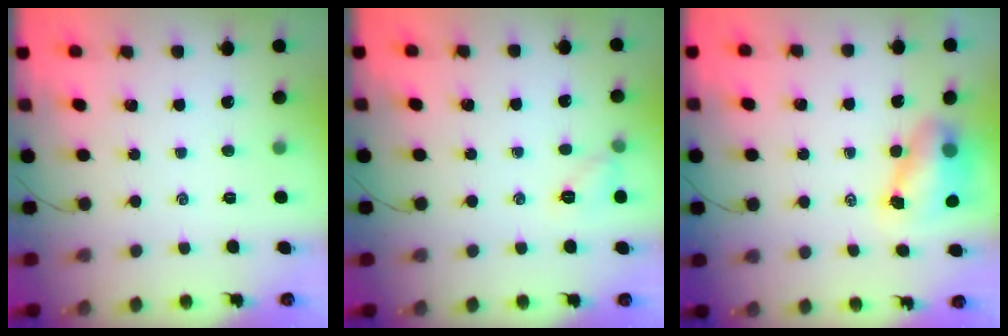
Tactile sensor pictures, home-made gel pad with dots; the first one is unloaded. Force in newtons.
{"total": 7.0, "press": 6.8, "slide": 1.6}
{"total": 7.5, "press": 7.4, "slide": 1.3}